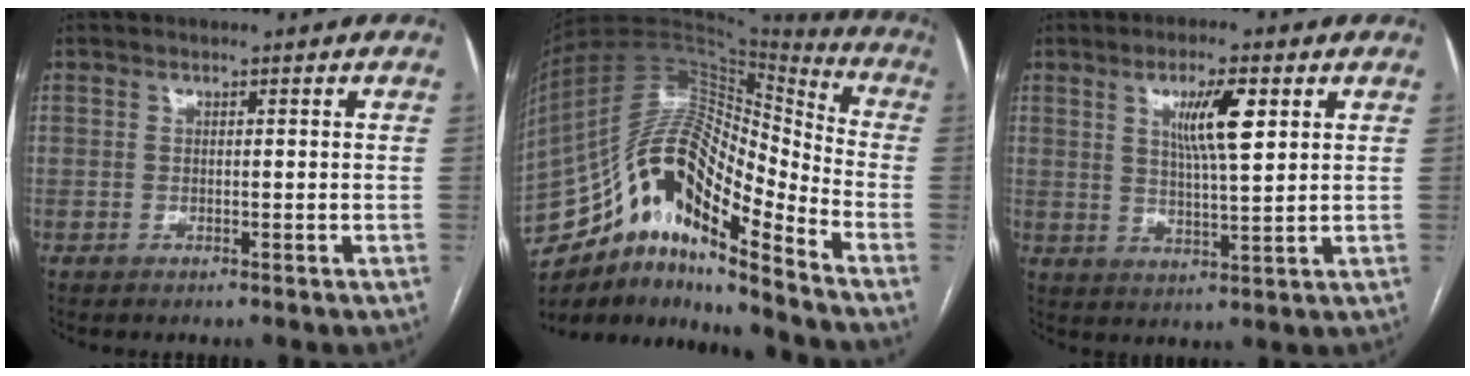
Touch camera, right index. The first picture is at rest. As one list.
[{"total": 21.4, "force": [-12.8, 5.8, 16.1], "torque": [-0.315, 0.033, -0.220]}, {"total": 7.4, "force": [2.8, 0.9, 6.8], "torque": [-0.120, 0.000, 0.050]}]